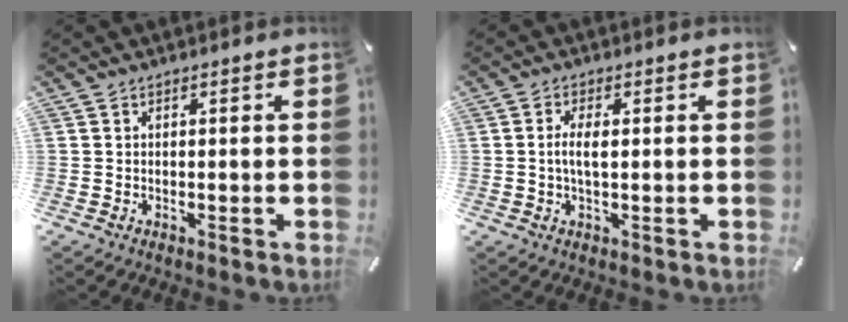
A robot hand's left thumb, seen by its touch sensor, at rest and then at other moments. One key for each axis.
{"total": 4.2, "fx": 0.2, "fy": 1.4, "fz": 3.9, "tx": -0.082, "ty": -0.001, "tz": -0.001}